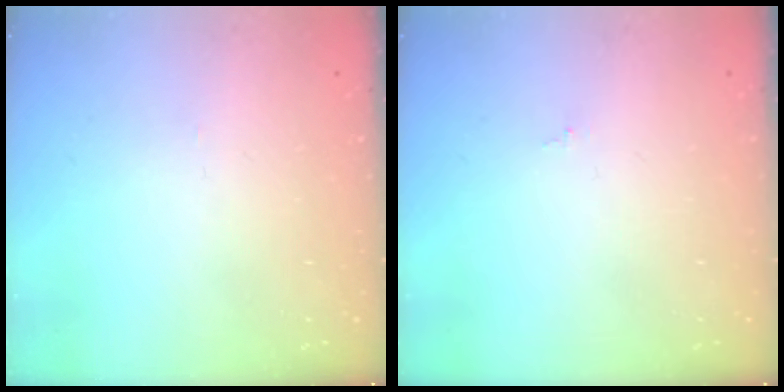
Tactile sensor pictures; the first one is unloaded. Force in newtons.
{"total": 0.0}